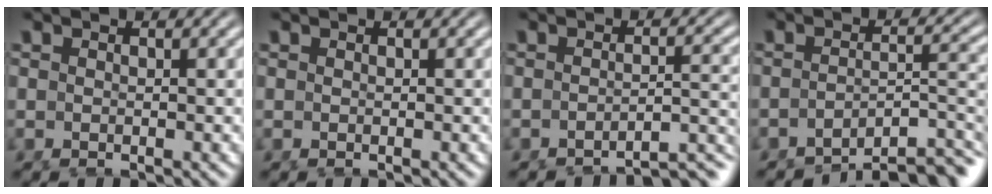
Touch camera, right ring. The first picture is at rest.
{"total": 0.0}
{"total": 5.6, "force": [-5.3, 0.5, 1.8], "torque": [-0.014, -0.013, -0.078]}
{"total": 8.4, "force": [-6.9, 1.9, 4.3], "torque": [-0.033, -0.016, -0.098]}